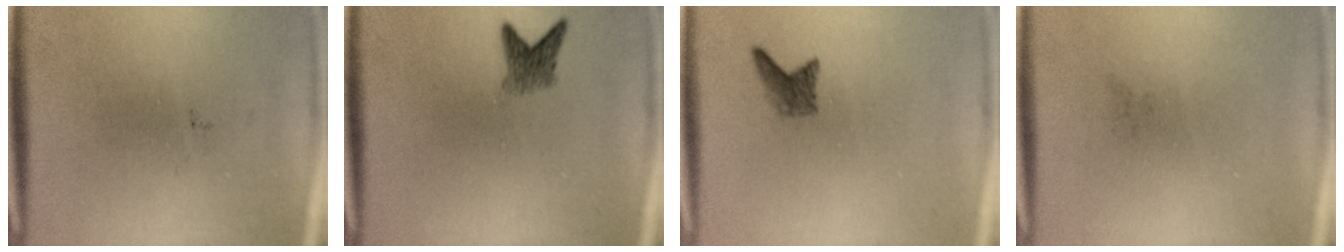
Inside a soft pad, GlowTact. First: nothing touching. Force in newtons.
{"total": 2.4}
{"total": 1.7}
{"total": 0.0}